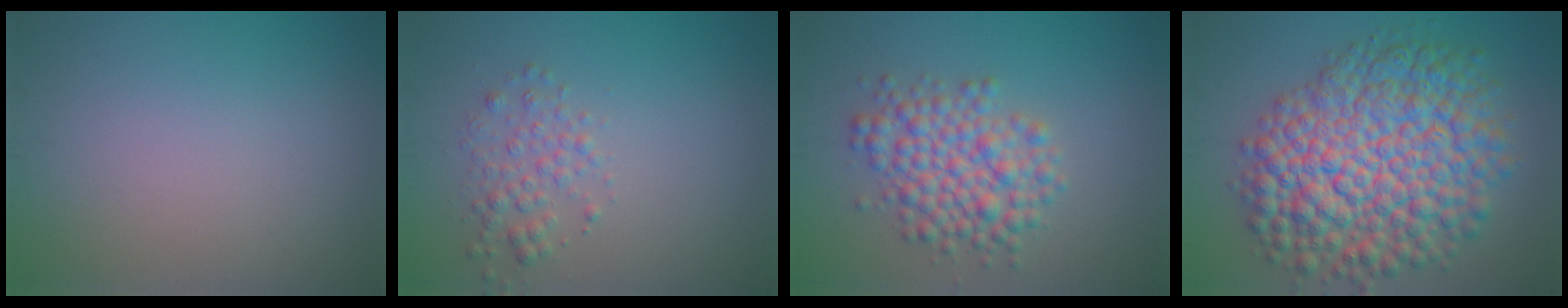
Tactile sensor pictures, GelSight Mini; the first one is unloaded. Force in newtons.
{"total": 2.0, "press": 2.0, "slide": 0.1}
{"total": 5.1, "press": 5.1, "slide": 0.2}
{"total": 12.3, "press": 12.3, "slide": 0.3}